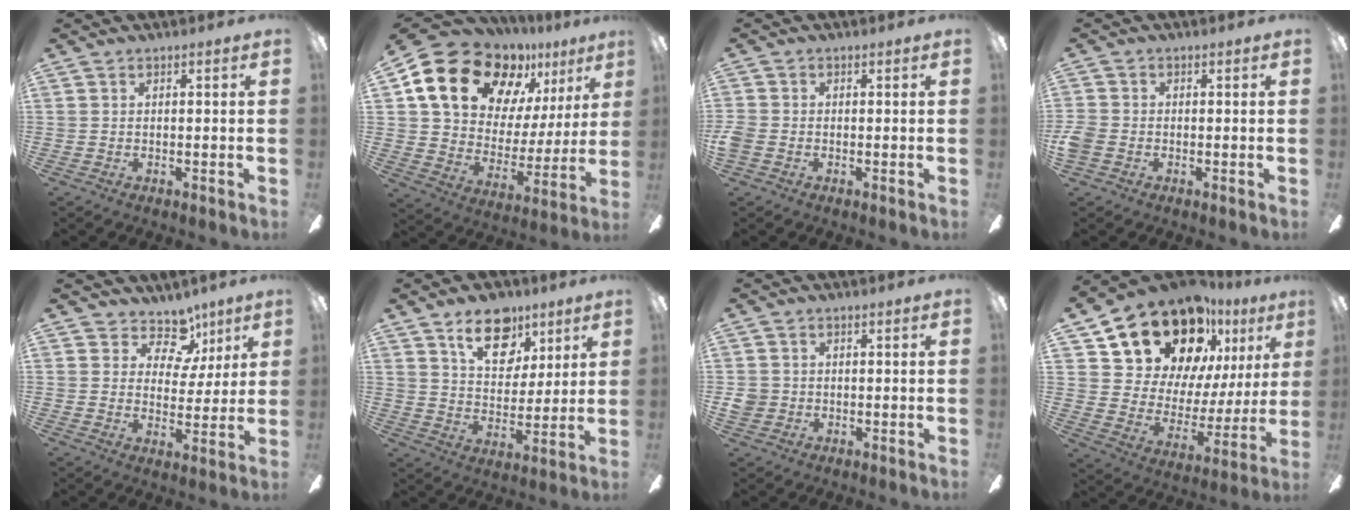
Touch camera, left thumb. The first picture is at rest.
{"total": 20.8, "force": [13.4, 12.8, 9.5], "torque": [-0.169, -0.079, 0.255]}
{"total": 2.5, "force": [-0.9, 2.0, 1.3], "torque": [-0.027, 0.006, -0.017]}
{"total": 3.5, "force": [-1.2, 2.7, 1.9], "torque": [-0.035, 0.008, -0.021]}
{"total": 9.5, "force": [6.3, 6.2, 3.5], "torque": [-0.059, -0.040, 0.120]}
{"total": 14.4, "force": [8.7, 8.8, 7.3], "torque": [-0.098, -0.037, 0.156]}
{"total": 3.3, "force": [-0.3, 3.2, 0.9], "torque": [-0.010, 0.006, -0.004]}
{"total": 21.5, "force": [16.5, 10.2, 9.3], "torque": [-0.172, -0.109, 0.304]}